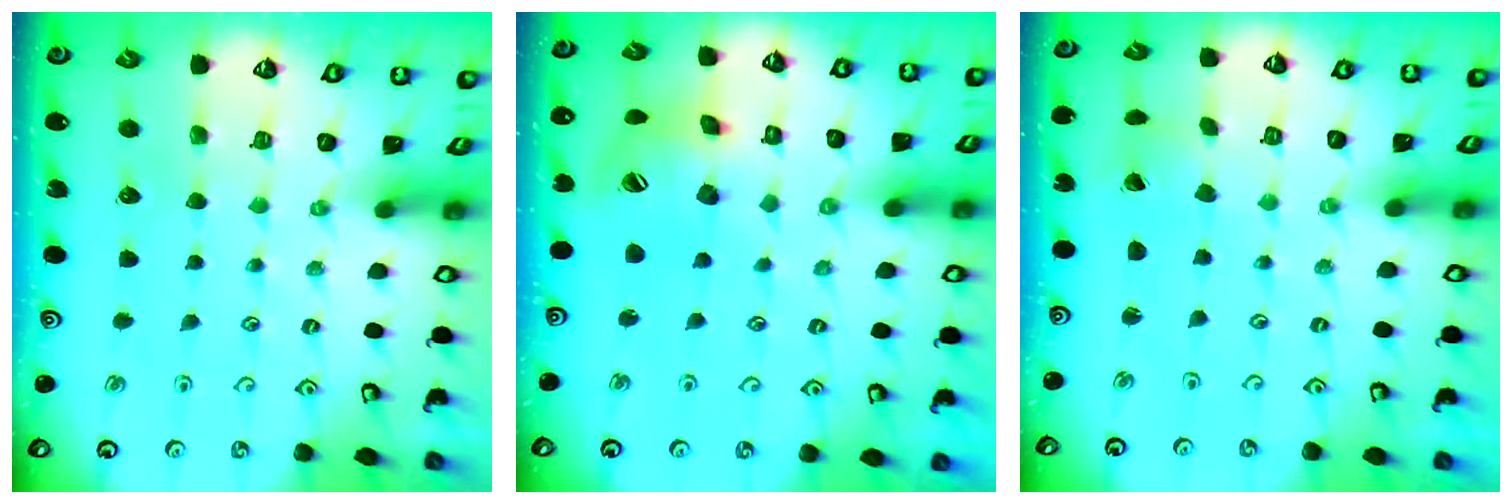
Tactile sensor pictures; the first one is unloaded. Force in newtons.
{"total": 15.3, "press": 15.1, "slide": 2.2}
{"total": 1.6, "press": 1.6, "slide": 0.1}